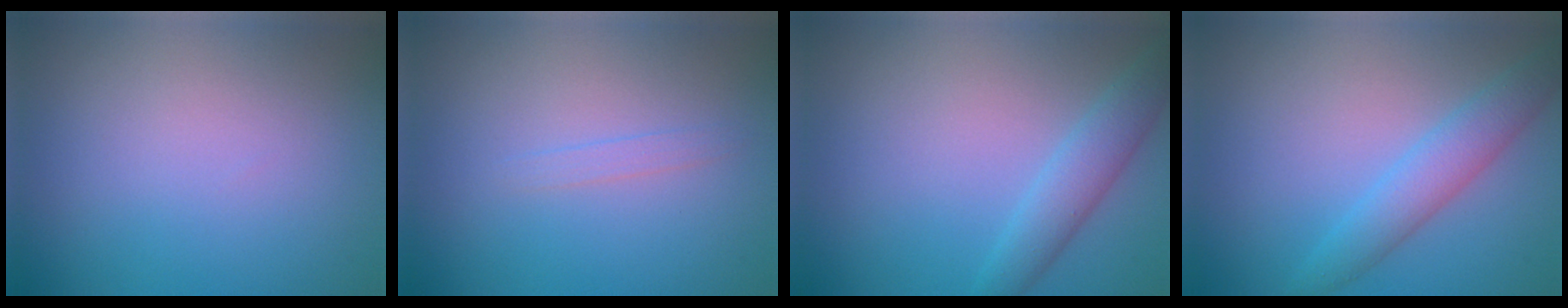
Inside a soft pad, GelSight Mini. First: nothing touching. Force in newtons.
{"total": 0.8, "press": 0.8, "slide": 0.0}
{"total": 3.1, "press": 3.1, "slide": 0.1}
{"total": 3.5, "press": 3.5, "slide": 0.0}